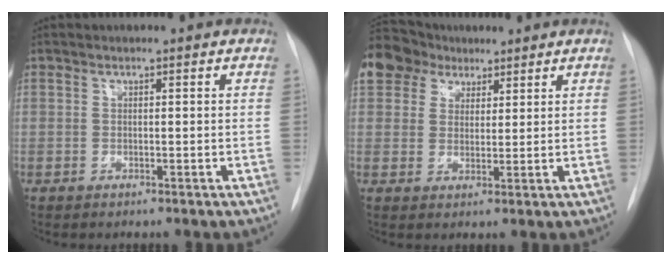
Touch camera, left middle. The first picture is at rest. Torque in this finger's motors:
{"motor_torque": [1.19, -0.95, 1.05, 0.21]}